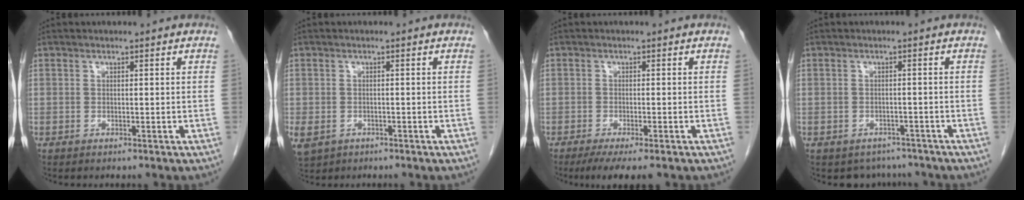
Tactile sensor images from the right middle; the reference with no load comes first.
{"total": 6.3, "force": [-2.9, 5.0, 2.6], "torque": [-0.072, -0.007, -0.039]}
{"total": 5.5, "force": [-4.0, 0.6, 3.8], "torque": [-0.055, -0.016, -0.059]}
{"total": 4.2, "force": [-3.6, 2.2, 0.0], "torque": [0.006, 0.006, -0.046]}